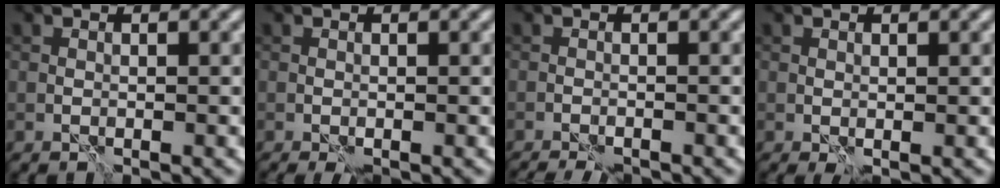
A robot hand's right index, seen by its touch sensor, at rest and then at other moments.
{"total": 0.8, "force": [-0.5, 0.2, 0.6], "torque": [-0.013, -0.004, -0.007]}
{"total": 2.7, "force": [-2.4, 0.4, 1.2], "torque": [-0.029, -0.005, -0.038]}
{"total": 0.7, "force": [-0.1, 0.3, 0.6], "torque": [-0.011, -0.002, -0.001]}